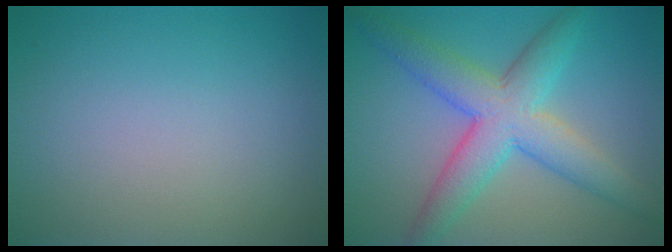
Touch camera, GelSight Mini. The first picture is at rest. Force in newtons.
{"total": 6.8, "press": 6.8, "slide": 0.1}